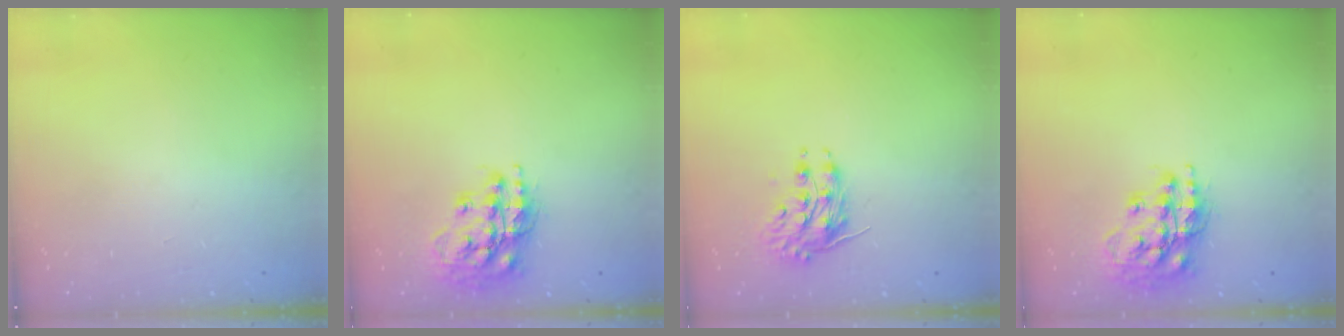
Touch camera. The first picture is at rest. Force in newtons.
{"total": 16.3, "press": 16.2, "slide": 1.1}
{"total": 8.2, "press": 8.2, "slide": 0.3}
{"total": 16.3, "press": 16.2, "slide": 1.1}